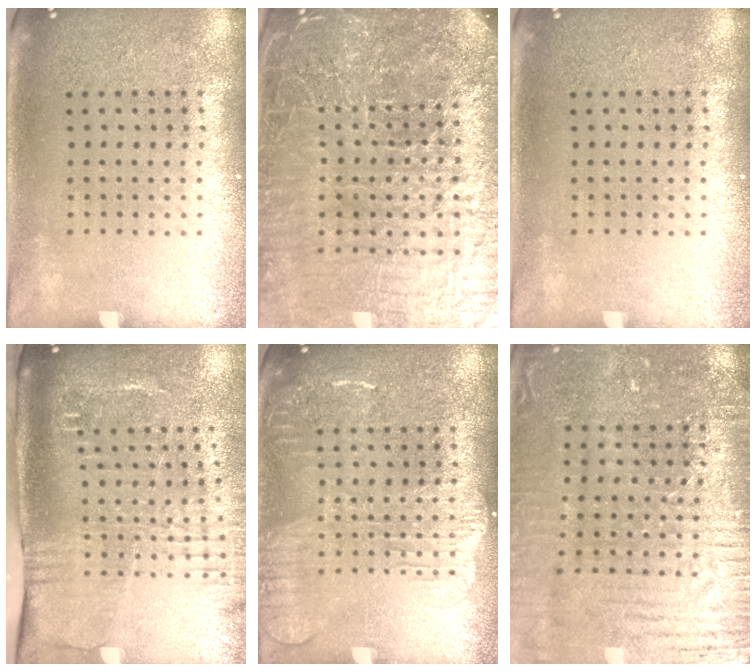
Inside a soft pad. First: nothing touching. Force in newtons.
{"total": 6.6, "press": 5.9, "slide": 3.1}
{"total": 0.5, "press": 0.5, "slide": 0.1}
{"total": 2.7, "press": 2.2, "slide": 1.7}
{"total": 2.8, "press": 2.7, "slide": 0.4}
{"total": 3.3, "press": 3.3, "slide": 0.4}